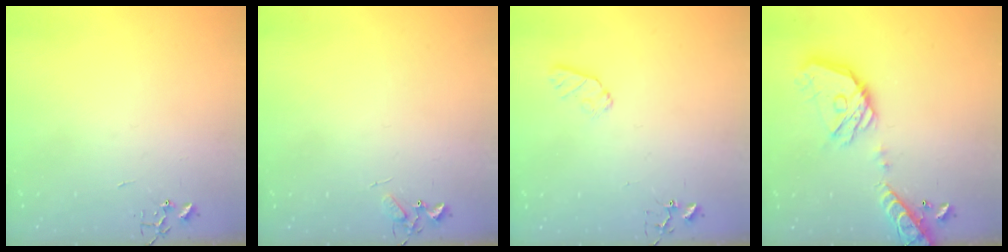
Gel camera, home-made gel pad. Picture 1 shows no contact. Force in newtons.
{"total": 5.9, "press": 5.9, "slide": 0.3}
{"total": 6.1, "press": 6.1, "slide": 0.8}
{"total": 18.9, "press": 18.8, "slide": 2.4}